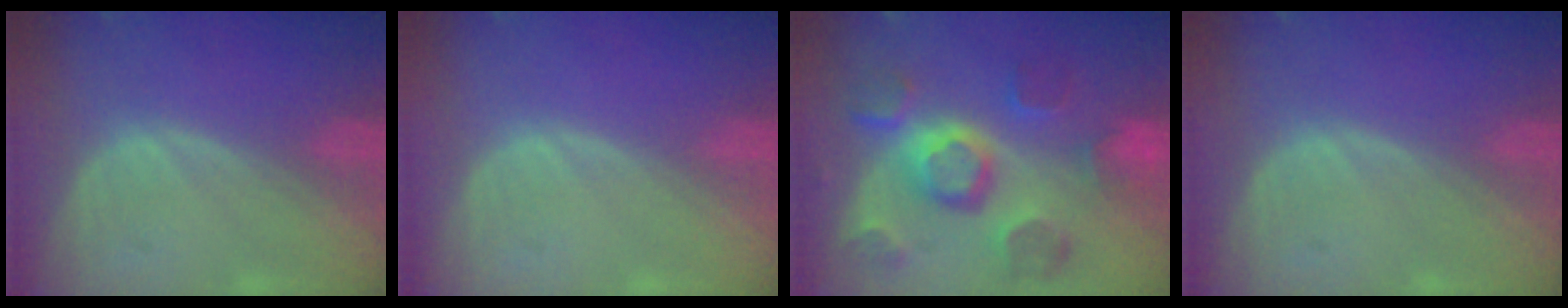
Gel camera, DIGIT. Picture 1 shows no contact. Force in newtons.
{"total": 0.0}
{"total": 11.4, "press": 10.1, "slide": 5.3}
{"total": 0.0}